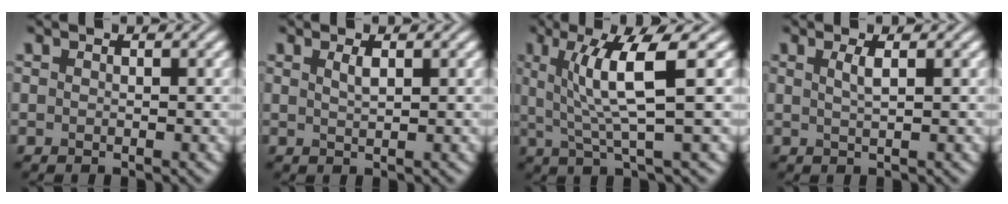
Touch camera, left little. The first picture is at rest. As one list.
[{"total": 1.1, "force": [0.6, 0.3, 0.9], "torque": [-0.017, 0.003, 0.011]}, {"total": 6.3, "force": [1.4, 1.1, 6.1], "torque": [-0.109, 0.002, 0.026]}, {"total": 1.5, "force": [0.5, 0.4, 1.4], "torque": [-0.023, 0.002, 0.006]}]